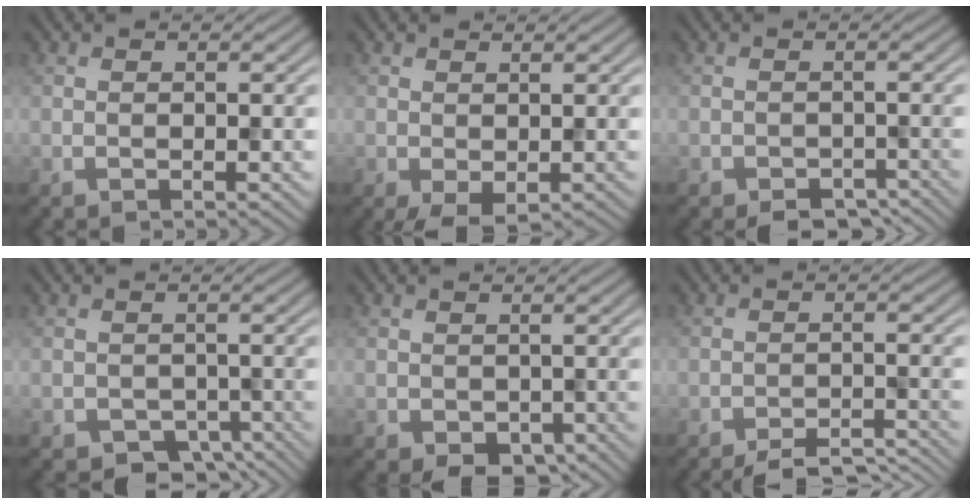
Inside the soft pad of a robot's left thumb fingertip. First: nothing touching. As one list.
[{"total": 3.1, "force": [-1.2, 1.8, 2.2], "torque": [-0.047, -0.011, -0.019]}, {"total": 3.2, "force": [-2.7, 1.5, 1.1], "torque": [-0.015, -0.009, -0.041]}, {"total": 3.5, "force": [-2.3, 2.5, 1.1], "torque": [-0.016, -0.012, -0.036]}, {"total": 2.7, "force": [-1.3, 2.0, 1.4], "torque": [-0.029, -0.016, -0.020]}, {"total": 6.3, "force": [-5.7, 1.2, 2.4], "torque": [-0.045, 0.003, -0.082]}]